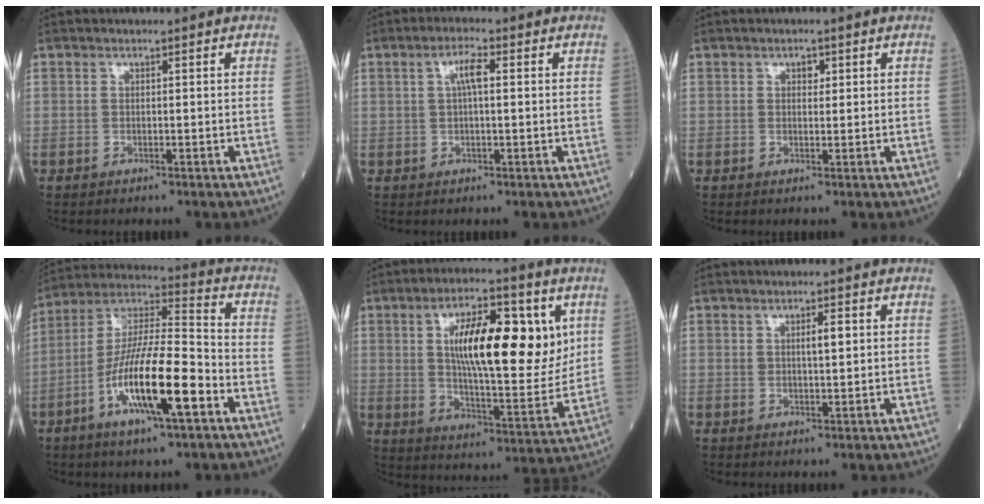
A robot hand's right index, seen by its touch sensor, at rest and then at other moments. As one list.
[{"total": 3.4, "force": [0.8, 0.7, 3.3], "torque": [-0.062, 0.011, 0.013]}, {"total": 1.3, "force": [0.6, 0.8, 0.8], "torque": [-0.008, -0.001, 0.007]}, {"total": 16.5, "force": [-6.2, 2.5, 15.0], "torque": [-0.285, -0.005, -0.113]}, {"total": 18.2, "force": [5.0, 5.6, 16.6], "torque": [-0.264, 0.009, 0.080]}, {"total": 2.6, "force": [0.8, 0.6, 2.4], "torque": [-0.039, -0.001, 0.013]}]